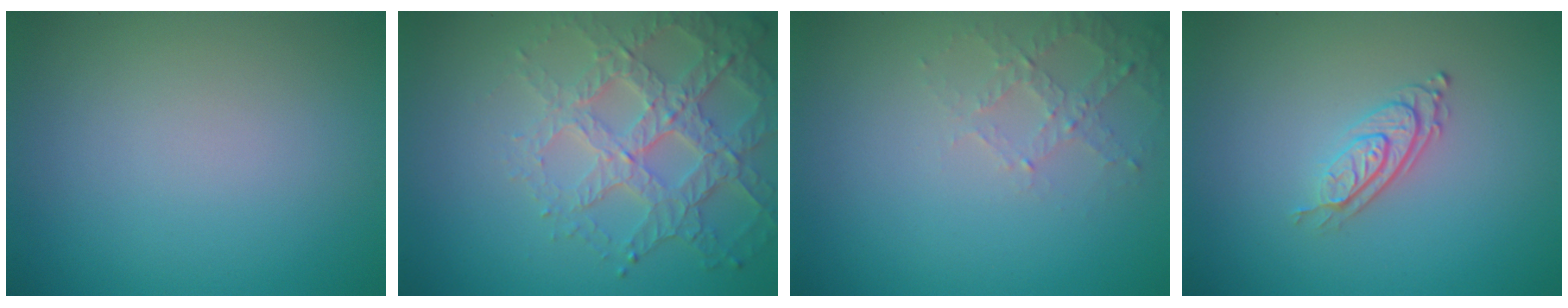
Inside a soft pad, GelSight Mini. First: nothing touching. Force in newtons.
{"total": 5.5, "press": 4.5, "slide": 3.2}
{"total": 2.2, "press": 2.1, "slide": 0.6}
{"total": 2.7, "press": 2.0, "slide": 1.9}